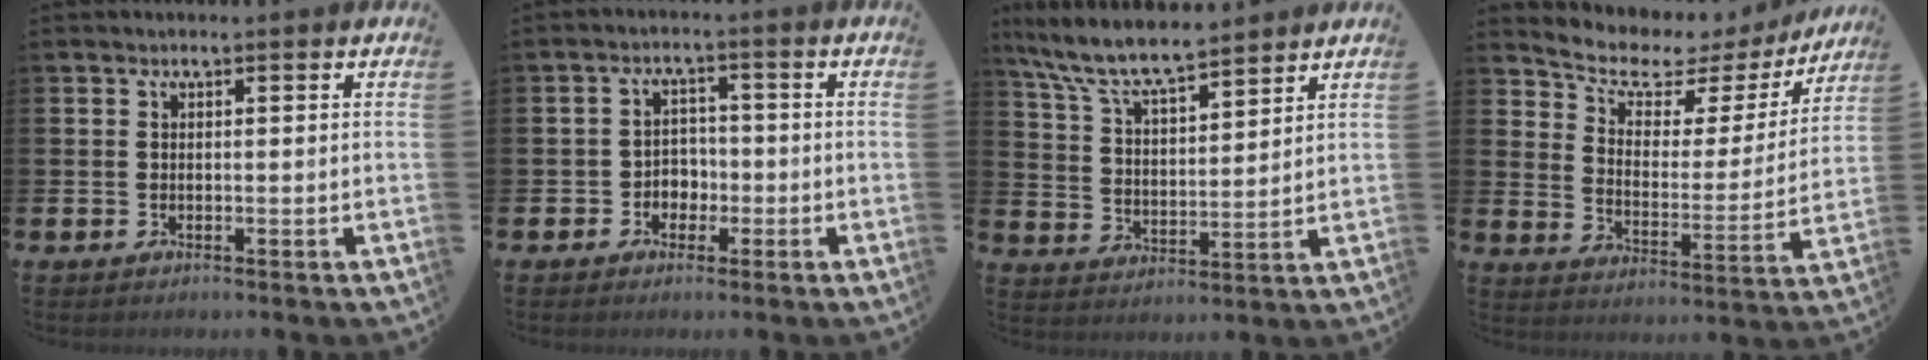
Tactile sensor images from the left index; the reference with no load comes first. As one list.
[{"total": 2.9, "force": [-1.4, 2.4, 0.8], "torque": [-0.023, 0.006, -0.035]}, {"total": 8.5, "force": [7.8, 1.4, 3.2], "torque": [-0.093, -0.041, 0.139]}, {"total": 6.4, "force": [5.5, 2.8, 1.8], "torque": [-0.076, -0.038, 0.090]}]